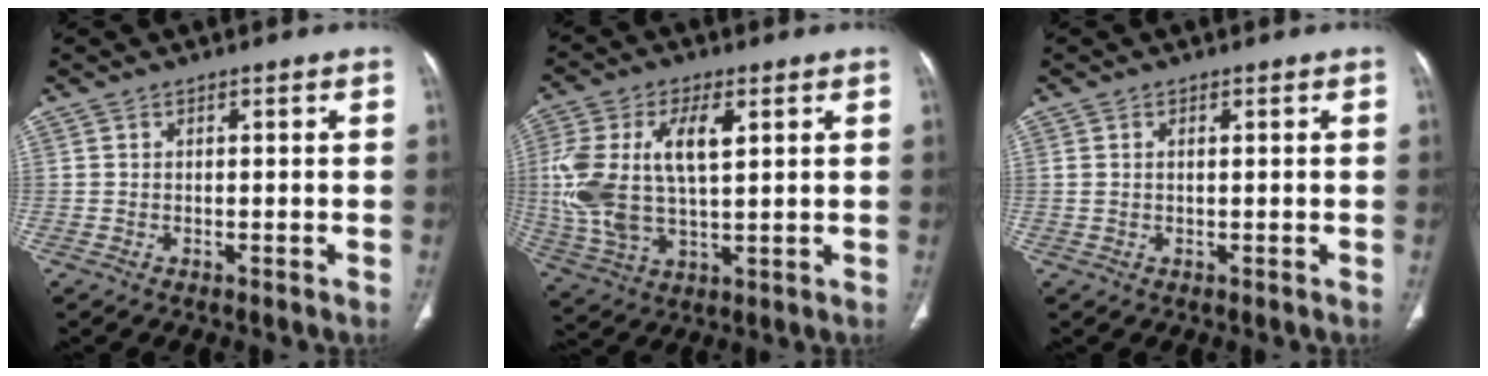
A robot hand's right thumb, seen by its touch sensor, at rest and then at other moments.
{"total": 16.0, "force": [3.0, 7.9, 13.6], "torque": [-0.299, 0.006, 0.064]}
{"total": 1.2, "force": [0.2, 0.5, 1.0], "torque": [-0.033, 0.009, 0.009]}